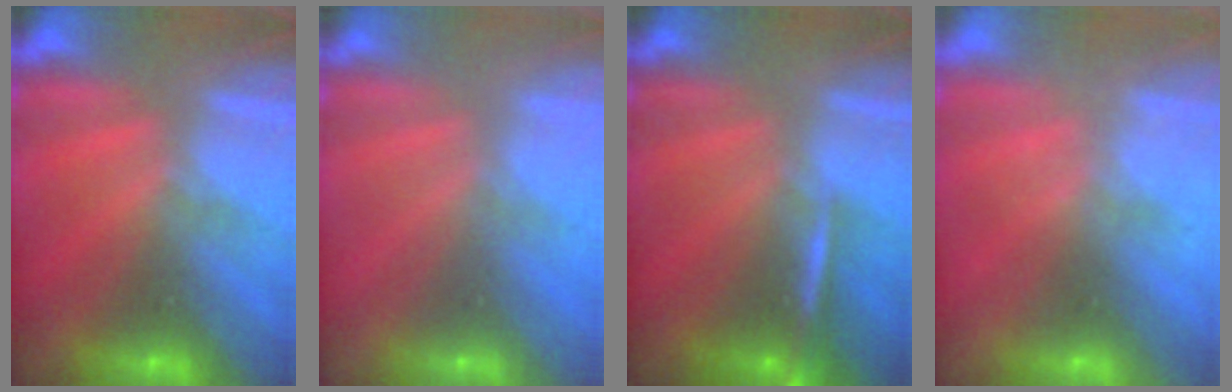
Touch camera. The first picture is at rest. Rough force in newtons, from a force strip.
{"total": 2.8}
{"total": 2.3}
{"total": 2.2}